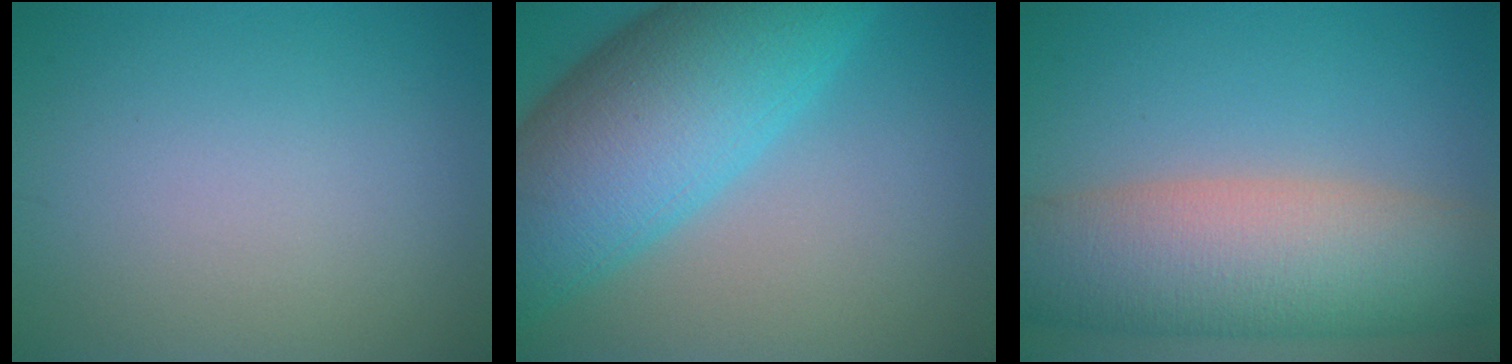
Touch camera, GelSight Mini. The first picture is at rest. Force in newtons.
{"total": 13.3, "press": 13.3, "slide": 0.4}
{"total": 10.8, "press": 10.7, "slide": 0.5}